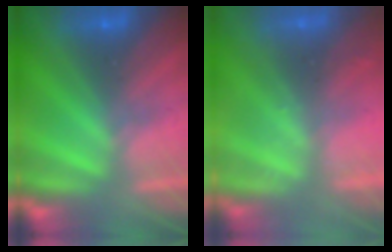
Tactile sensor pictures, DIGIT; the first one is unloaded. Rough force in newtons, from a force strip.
{"total": 2.3}